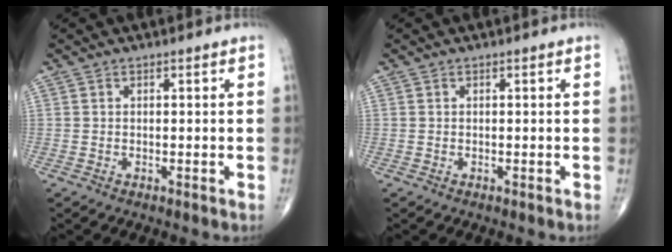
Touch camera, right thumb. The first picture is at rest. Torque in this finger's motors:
{"motor_torque": [0.00, 0.00, -0.03, -0.04, 0.00]}